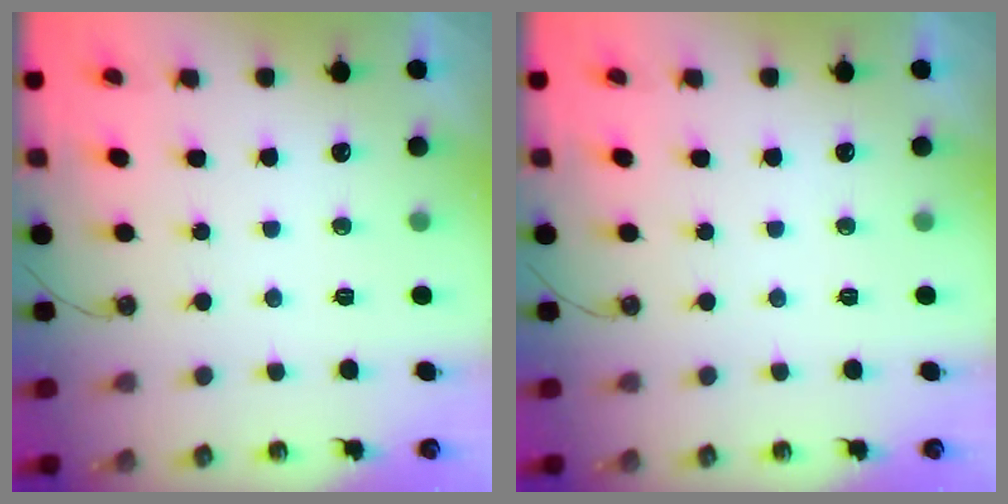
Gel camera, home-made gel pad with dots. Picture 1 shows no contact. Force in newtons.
{"total": 0.0}